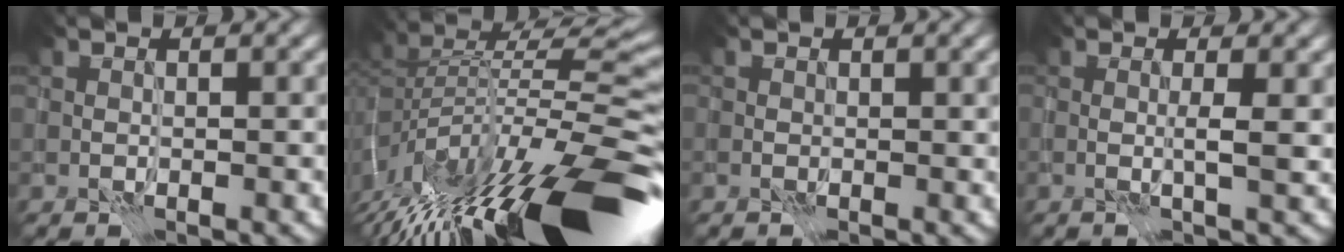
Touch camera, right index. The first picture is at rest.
{"total": 15.1, "force": [-8.2, 4.3, 11.9], "torque": [-0.212, 0.009, -0.137]}
{"total": 0.0}
{"total": 1.5, "force": [0.1, 0.0, 1.4], "torque": [-0.027, 0.002, 0.002]}